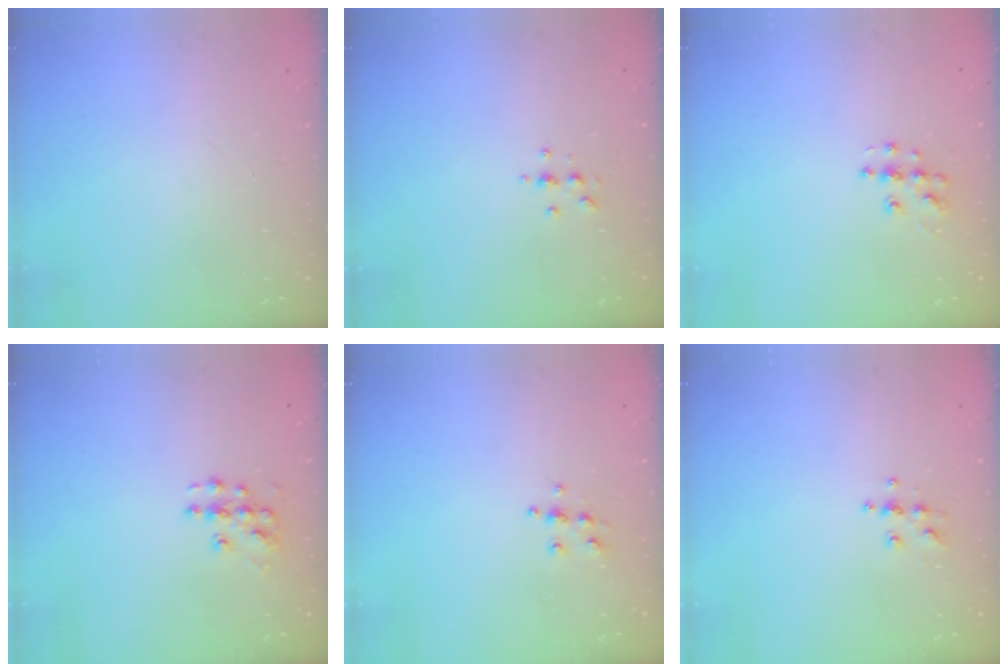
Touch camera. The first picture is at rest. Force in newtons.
{"total": 4.1, "press": 4.1, "slide": 0.5}
{"total": 7.9, "press": 7.9, "slide": 0.4}
{"total": 7.8, "press": 7.8, "slide": 0.4}
{"total": 5.6, "press": 5.6, "slide": 0.6}
{"total": 6.9, "press": 6.9, "slide": 0.4}